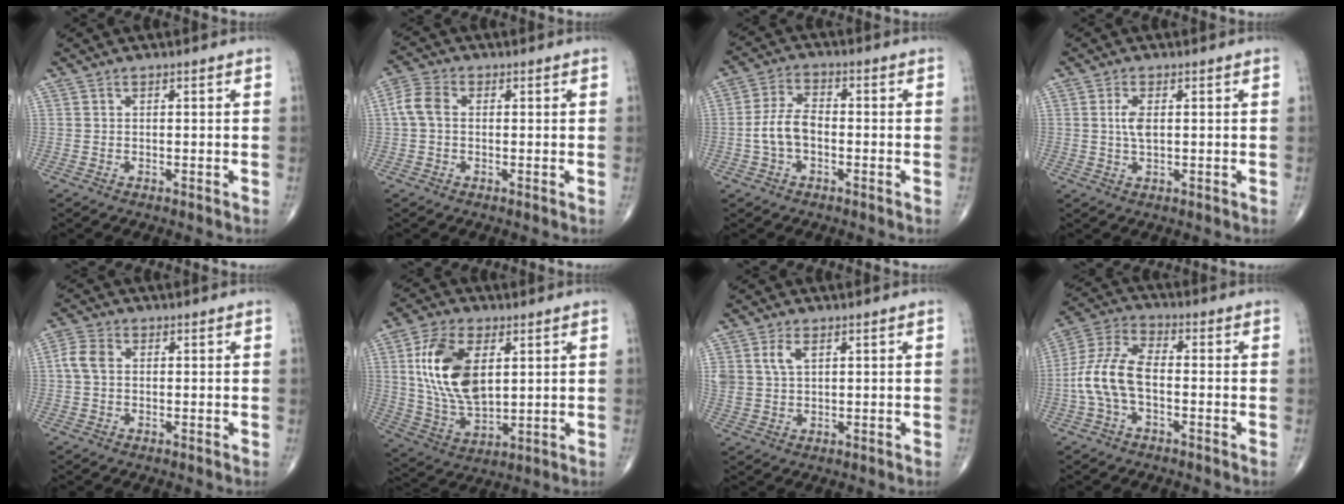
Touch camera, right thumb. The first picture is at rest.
{"total": 4.8, "force": [0.2, 3.3, 3.4], "torque": [-0.076, 0.014, -0.002]}
{"total": 6.5, "force": [-1.4, 3.8, 5.1], "torque": [-0.105, 0.023, -0.033]}
{"total": 3.2, "force": [0.4, 1.4, 2.8], "torque": [-0.058, -0.001, 0.008]}
{"total": 4.1, "force": [0.4, 2.9, 2.9], "torque": [-0.066, 0.012, 0.002]}
{"total": 16.2, "force": [4.0, 8.9, 12.9], "torque": [-0.238, -0.013, 0.081]}
{"total": 4.4, "force": [1.9, 2.6, 3.1], "torque": [-0.060, -0.004, 0.042]}
{"total": 10.5, "force": [-1.9, 5.6, 8.6], "torque": [-0.187, 0.036, -0.045]}